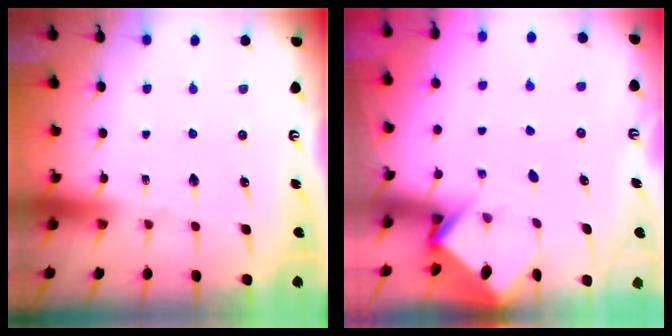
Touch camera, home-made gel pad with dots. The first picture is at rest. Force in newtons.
{"total": 3.3, "press": 3.3, "slide": 0.3}